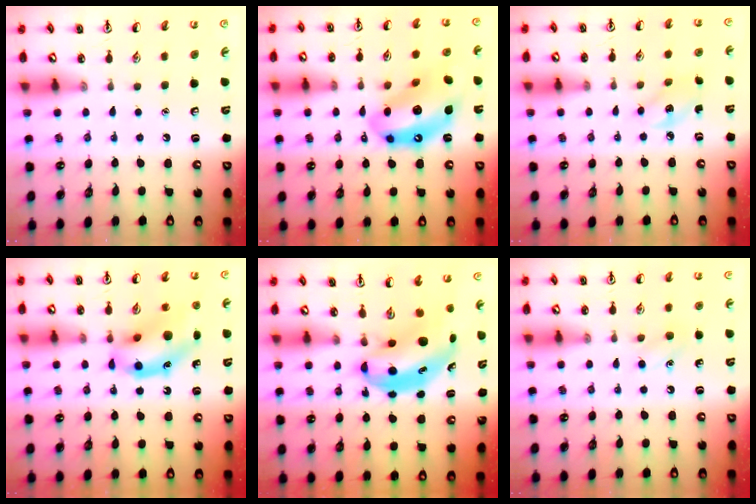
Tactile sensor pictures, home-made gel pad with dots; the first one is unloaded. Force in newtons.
{"total": 14.9, "press": 14.1, "slide": 4.7}
{"total": 2.8, "press": 2.7, "slide": 0.8}
{"total": 14.2, "press": 13.7, "slide": 3.9}
{"total": 6.3, "press": 6.1, "slide": 1.7}
{"total": 5.8, "press": 5.6, "slide": 1.6}